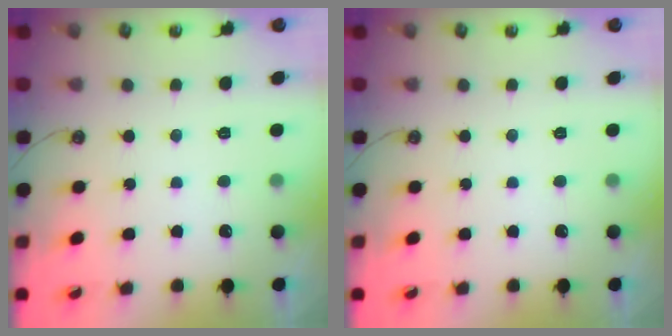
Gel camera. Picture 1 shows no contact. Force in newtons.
{"total": 0.0}